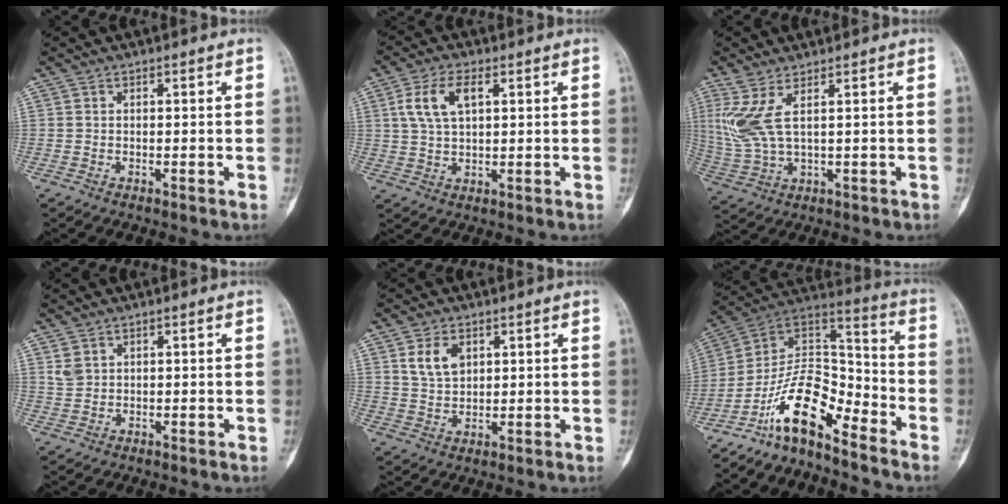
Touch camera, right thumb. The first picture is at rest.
{"total": 7.6, "force": [2.6, 3.8, 6.1], "torque": [-0.121, 0.004, 0.050]}
{"total": 7.5, "force": [2.6, 2.2, 6.7], "torque": [-0.180, -0.010, 0.066]}
{"total": 2.1, "force": [0.9, 1.6, 1.1], "torque": [-0.020, 0.003, 0.024]}
{"total": 5.9, "force": [2.4, 3.9, 3.7], "torque": [-0.055, -0.012, 0.050]}
{"total": 14.3, "force": [-9.8, 5.3, 8.9], "torque": [-0.140, 0.104, -0.185]}